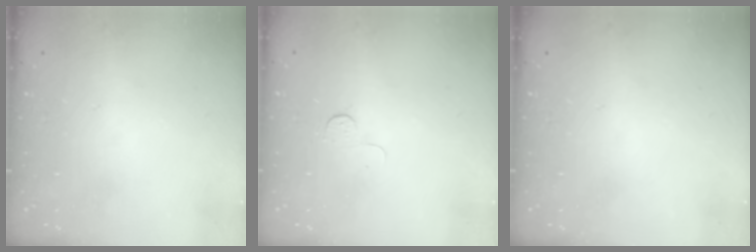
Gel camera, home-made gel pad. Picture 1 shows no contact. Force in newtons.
{"total": 3.9, "press": 3.8, "slide": 0.4}
{"total": 0.0}